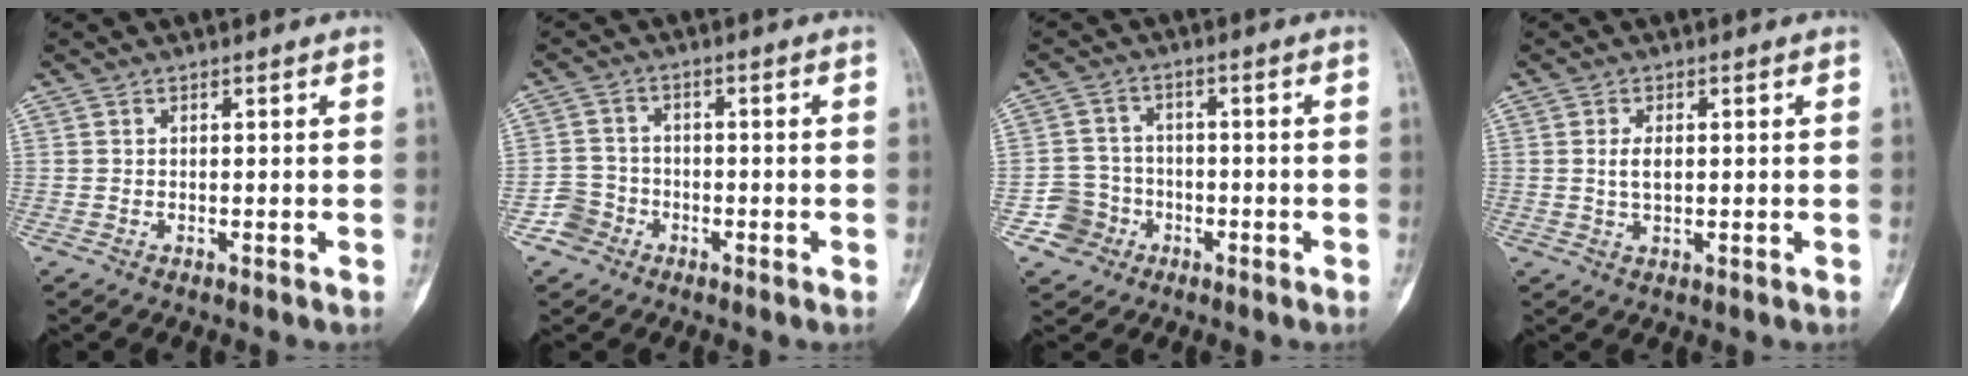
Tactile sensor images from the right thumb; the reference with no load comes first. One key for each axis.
{"total": 4.3, "fx": -2.3, "fy": 3.5, "fz": 0.0, "tx": 0.027, "ty": 0.020, "tz": -0.049}
{"total": 5.9, "fx": -2.7, "fy": 5.3, "fz": 0.2, "tx": 0.032, "ty": 0.020, "tz": -0.050}
{"total": 2.9, "fx": 0.3, "fy": 1.4, "fz": 2.5, "tx": -0.042, "ty": -0.001, "tz": 0.006}